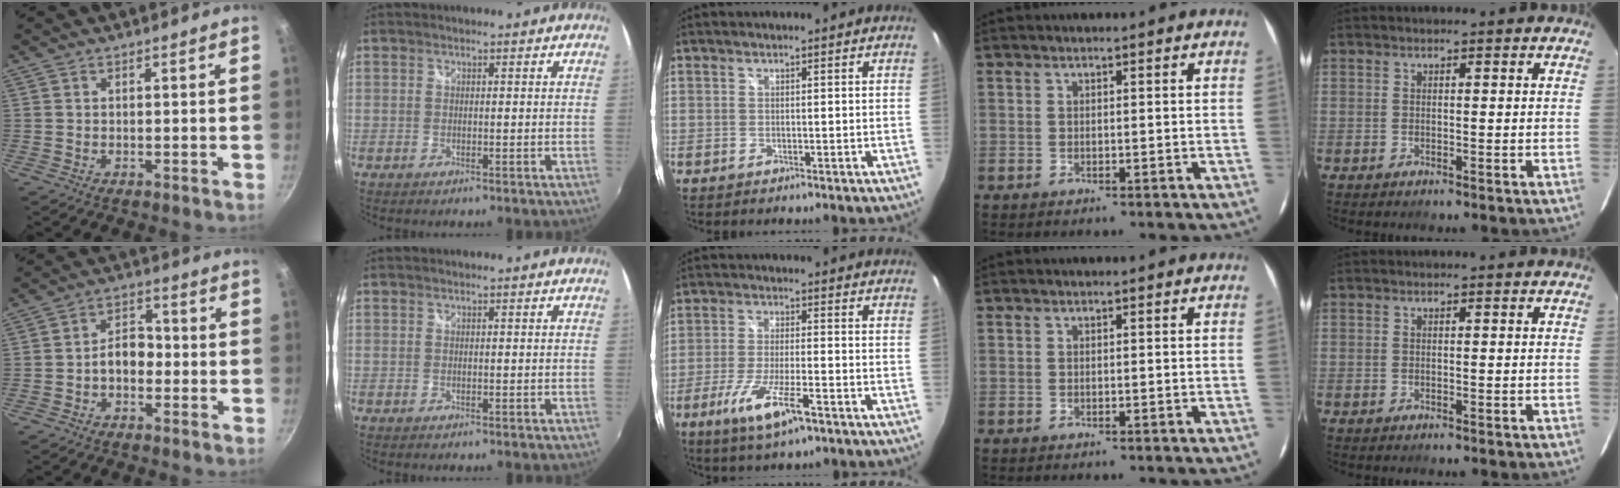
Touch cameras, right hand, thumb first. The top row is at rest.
{"thumb": {"total": 5.9, "force": [-1.5, 4.1, 3.9], "torque": [-0.031, 0.028, -0.034]}, "middle": {"total": 10.1, "force": [-5.6, 1.9, 8.2], "torque": [-0.172, -0.020, -0.100]}}